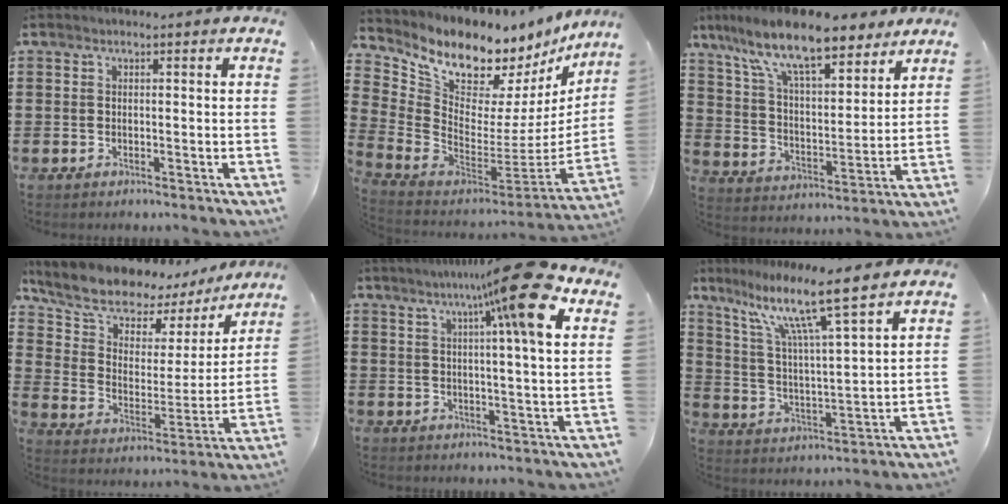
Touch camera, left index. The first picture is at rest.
{"total": 8.7, "force": [7.5, 3.2, 3.1], "torque": [-0.091, -0.082, 0.129]}
{"total": 12.9, "force": [10.1, 2.8, 7.5], "torque": [-0.179, -0.036, 0.178]}
{"total": 9.2, "force": [8.0, 3.8, 2.5], "torque": [-0.088, -0.055, 0.138]}
{"total": 13.1, "force": [6.9, 0.1, 11.1], "torque": [-0.187, -0.014, 0.099]}
{"total": 10.1, "force": [7.6, 0.0, 6.7], "torque": [-0.147, -0.044, 0.122]}